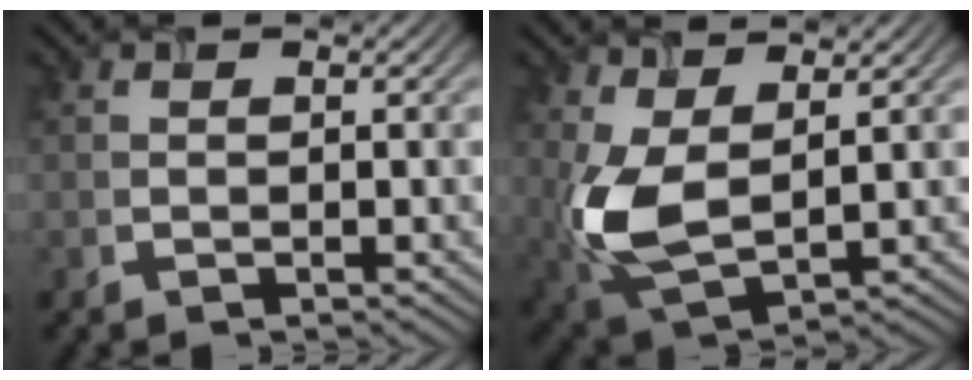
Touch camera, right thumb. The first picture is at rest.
{"total": 7.9, "force": [1.1, 4.3, 6.5], "torque": [-0.167, -0.006, 0.025]}